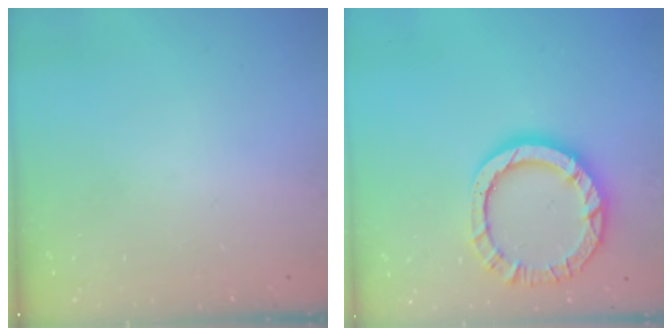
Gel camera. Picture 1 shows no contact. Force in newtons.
{"total": 11.5, "press": 11.5, "slide": 0.9}